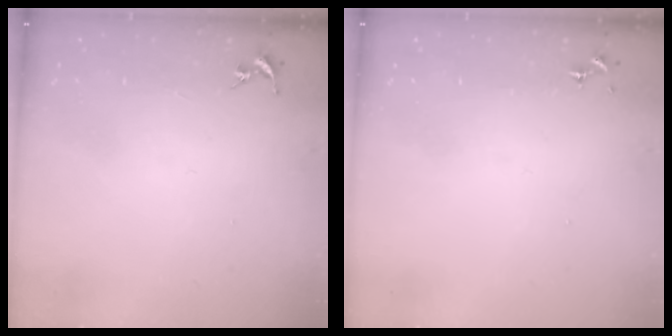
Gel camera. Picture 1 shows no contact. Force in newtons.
{"total": 0.0}